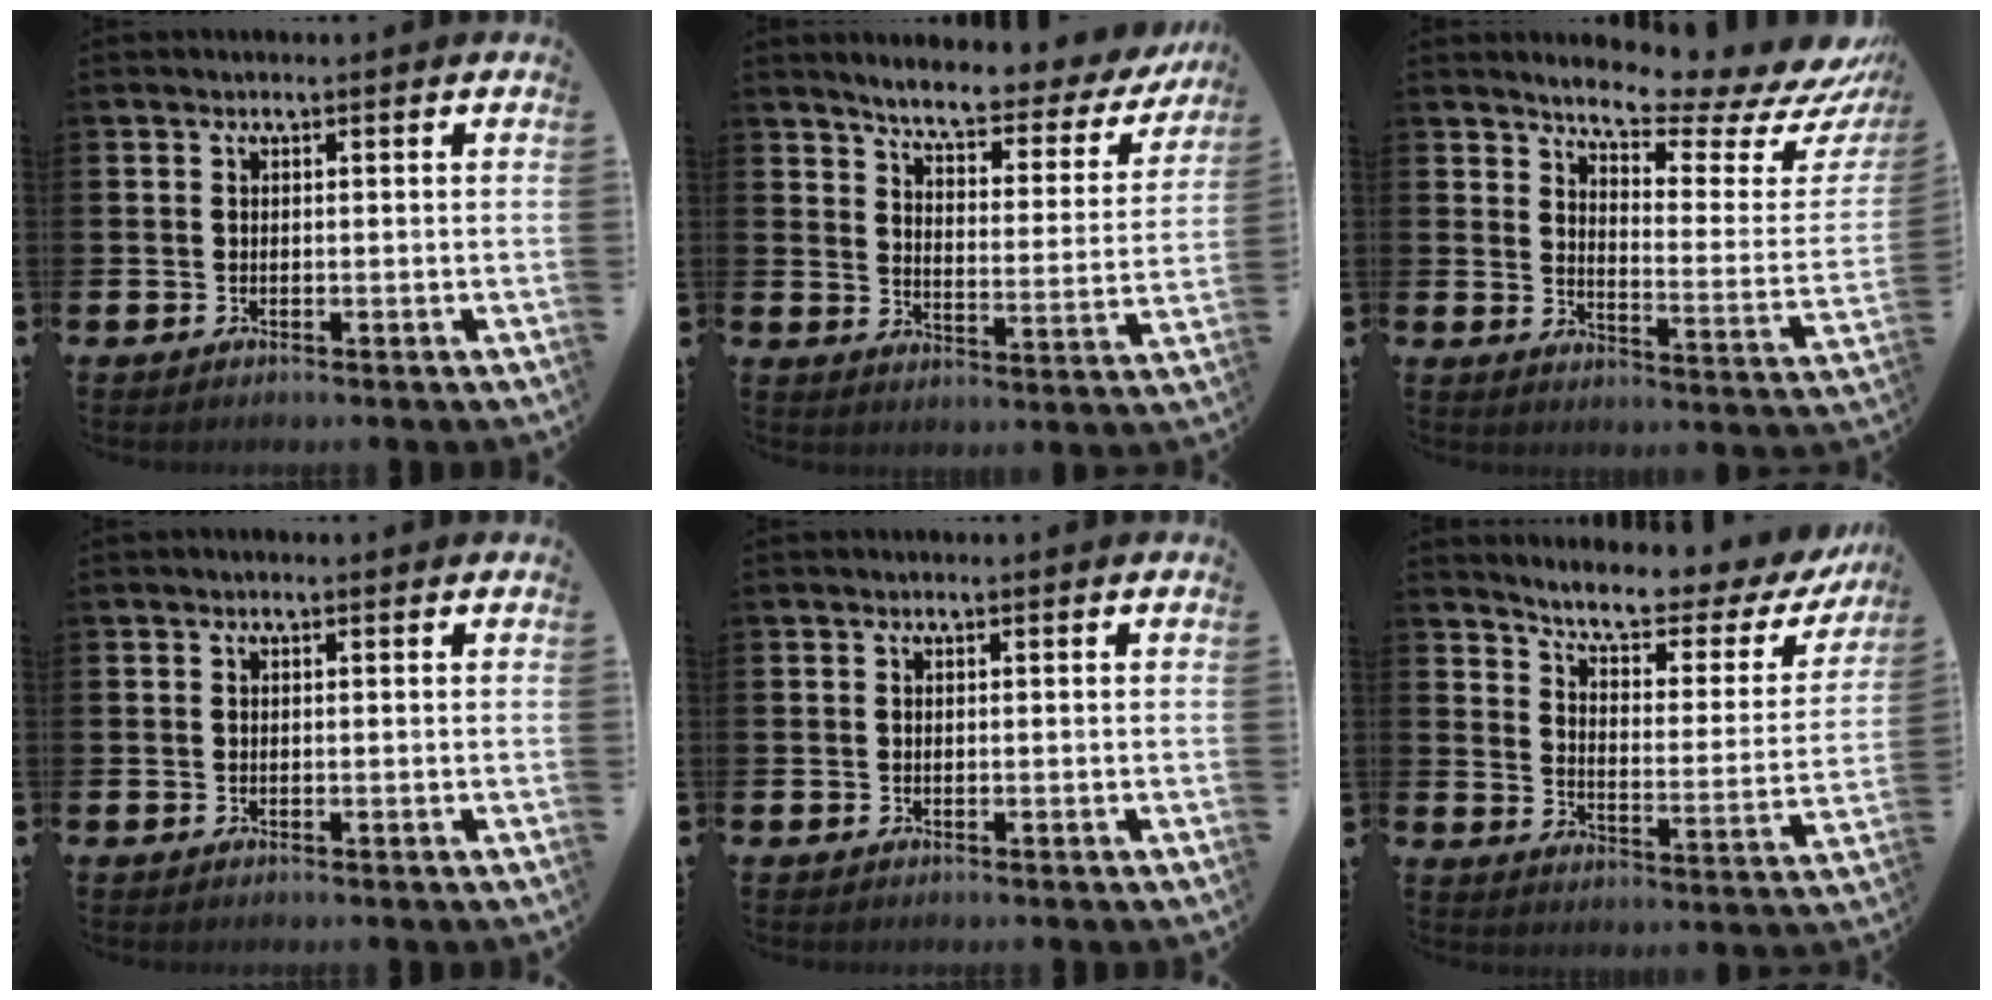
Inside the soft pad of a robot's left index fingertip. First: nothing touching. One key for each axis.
{"total": 5.8, "fx": 5.3, "fy": 1.0, "fz": 2.2, "tx": -0.065, "ty": -0.041, "tz": 0.084}
{"total": 7.3, "fx": 6.8, "fy": 0.9, "fz": 2.5, "tx": -0.060, "ty": -0.061, "tz": 0.109}
{"total": 0.0}
{"total": 0.0}
{"total": 7.1, "fx": 6.3, "fy": 1.3, "fz": 3.0, "tx": -0.083, "ty": -0.043, "tz": 0.102}